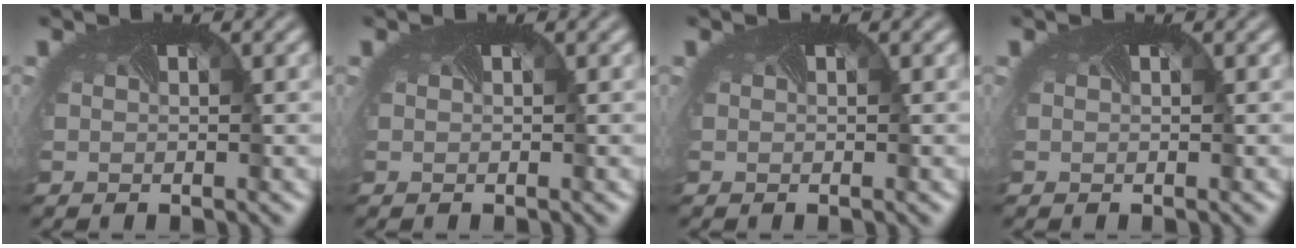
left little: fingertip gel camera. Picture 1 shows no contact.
{"total": 0.0}
{"total": 0.0}
{"total": 0.0}